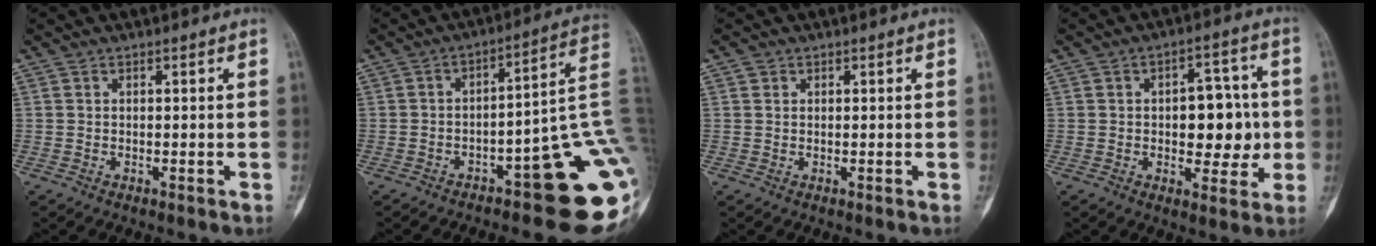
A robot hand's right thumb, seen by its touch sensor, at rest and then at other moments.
{"total": 19.7, "force": [-5.9, 4.8, 18.2], "torque": [-0.169, 0.041, -0.068]}
{"total": 0.6, "force": [0.2, 0.5, 0.2], "torque": [-0.002, 0.001, 0.003]}
{"total": 11.4, "force": [-0.4, 6.6, 9.3], "torque": [-0.082, 0.016, -0.002]}